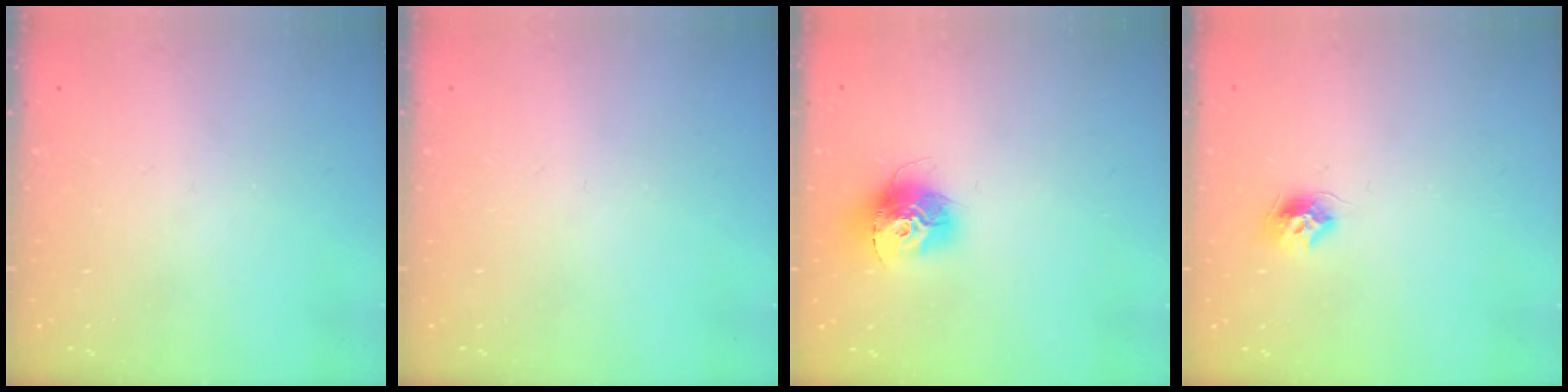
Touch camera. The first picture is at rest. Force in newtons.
{"total": 0.0}
{"total": 13.4, "press": 13.3, "slide": 1.2}
{"total": 8.4, "press": 8.3, "slide": 0.7}